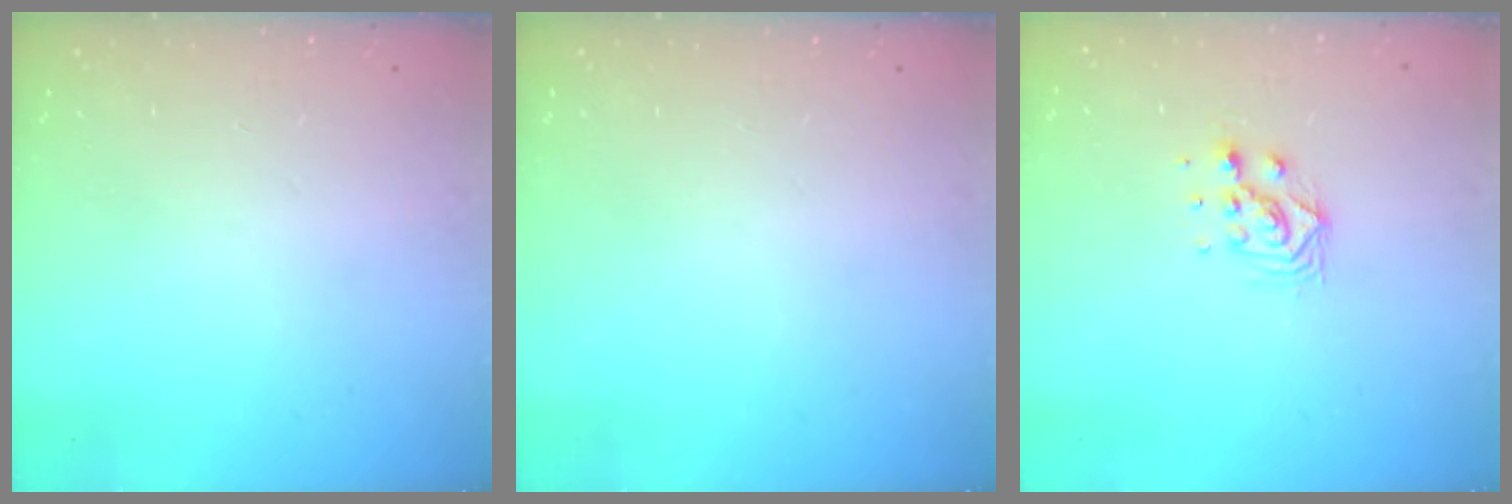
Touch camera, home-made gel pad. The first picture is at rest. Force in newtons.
{"total": 0.0}
{"total": 7.0, "press": 7.0, "slide": 0.5}